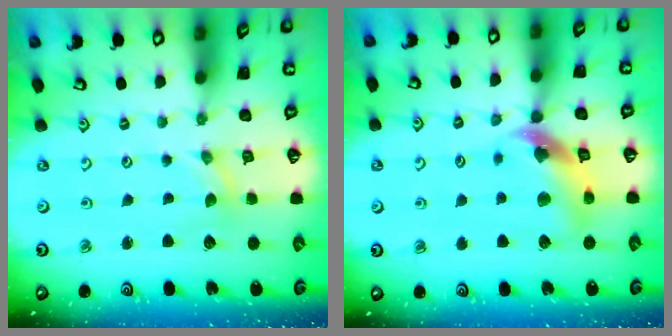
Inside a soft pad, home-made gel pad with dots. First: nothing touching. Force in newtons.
{"total": 11.0, "press": 10.9, "slide": 1.5}